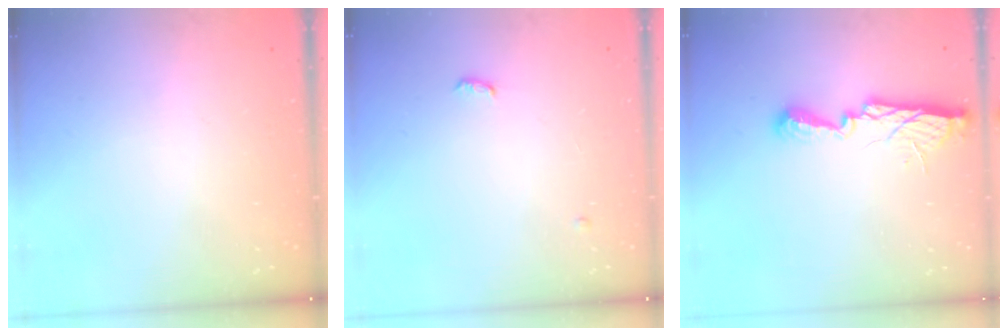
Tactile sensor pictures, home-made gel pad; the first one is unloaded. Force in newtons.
{"total": 7.6, "press": 4.2, "slide": 6.4}
{"total": 10.1, "press": 10.1, "slide": 0.7}